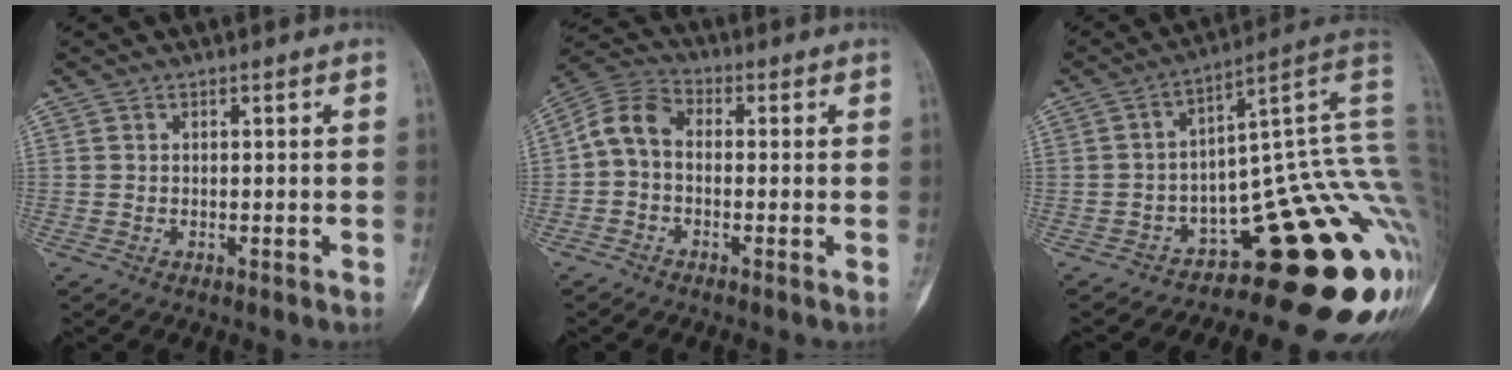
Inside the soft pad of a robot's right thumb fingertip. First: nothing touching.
{"total": 7.0, "force": [-0.6, 4.8, 5.0], "torque": [-0.091, 0.024, -0.028]}
{"total": 23.5, "force": [-7.6, 8.8, 20.4], "torque": [-0.117, 0.105, -0.086]}